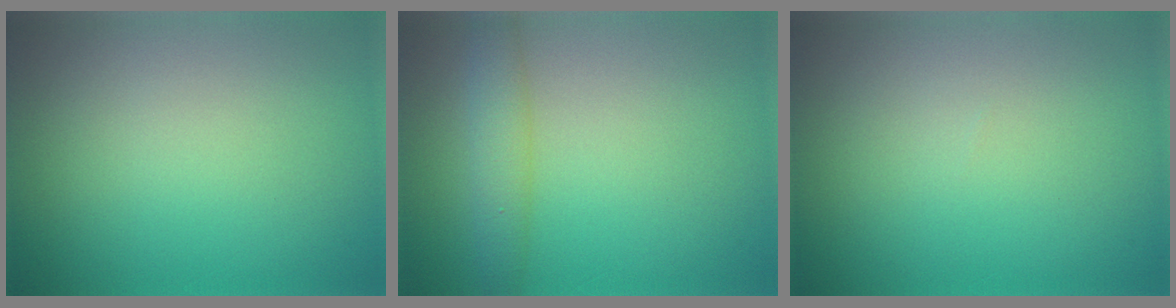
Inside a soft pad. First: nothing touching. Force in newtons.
{"total": 2.8, "press": 2.8, "slide": 0.1}
{"total": 0.0}